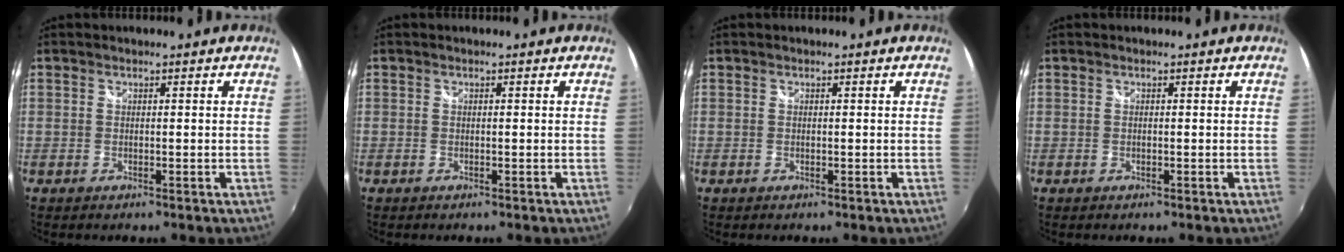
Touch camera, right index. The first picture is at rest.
{"total": 0.0}
{"total": 0.0}
{"total": 0.0}